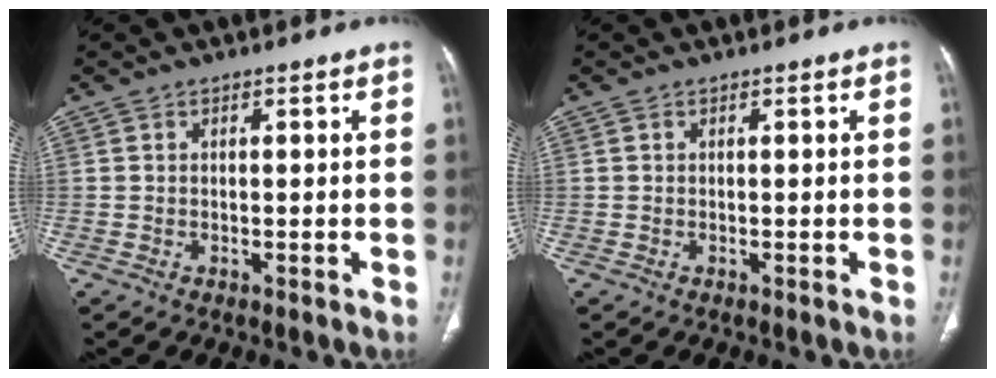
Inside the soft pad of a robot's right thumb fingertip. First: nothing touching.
{"total": 0.0}